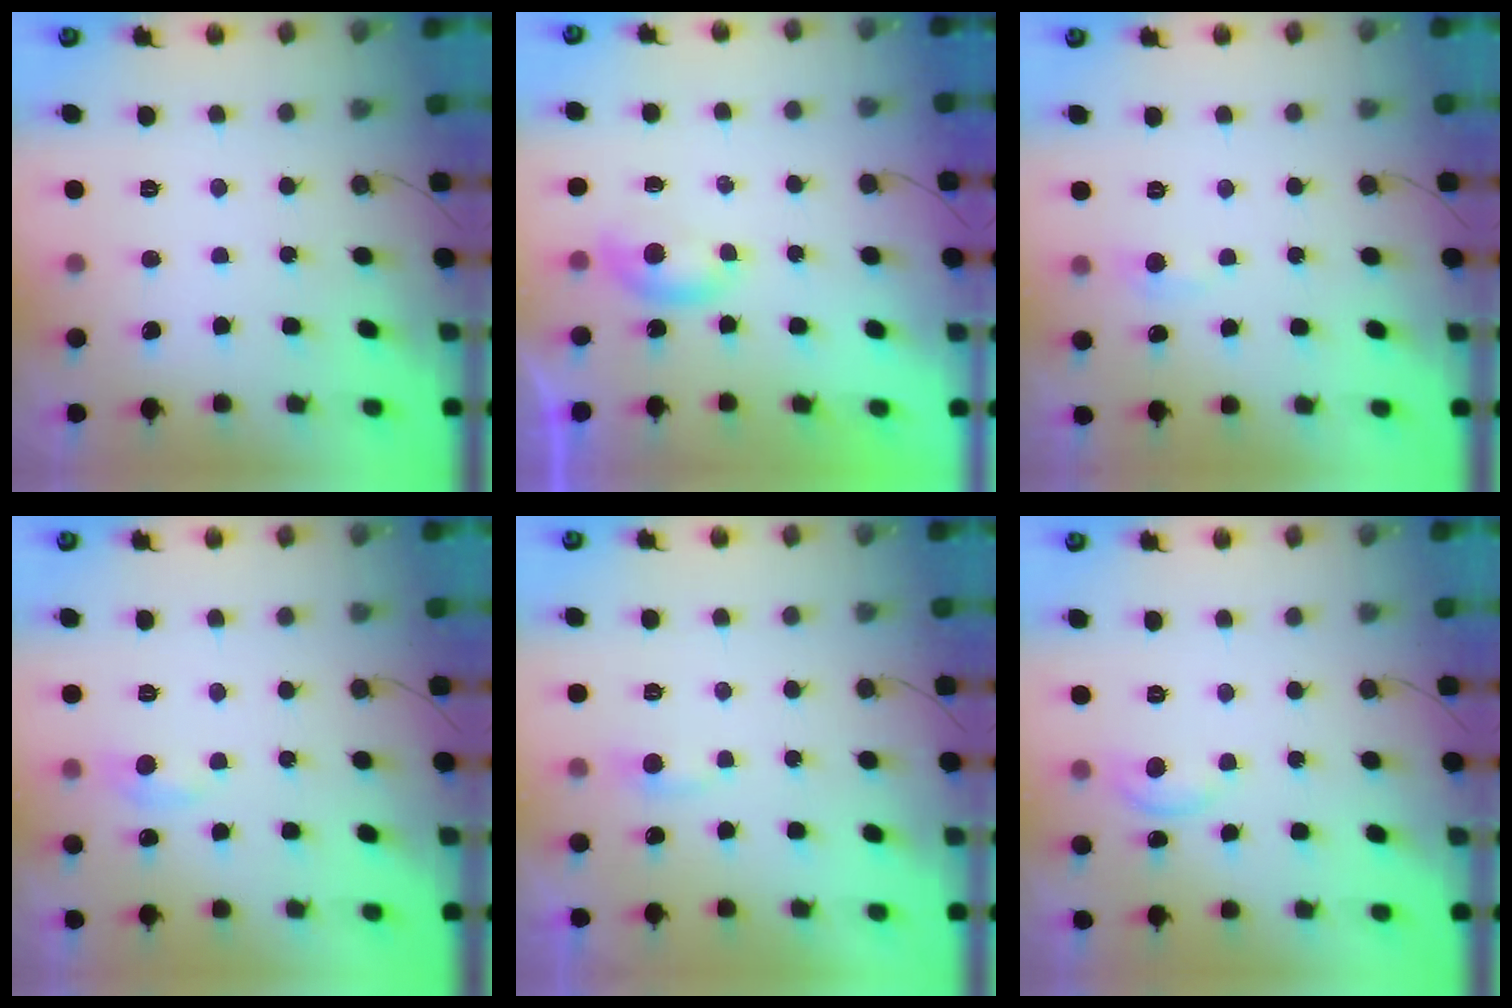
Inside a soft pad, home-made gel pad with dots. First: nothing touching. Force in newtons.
{"total": 4.4, "press": 4.4, "slide": 0.5}
{"total": 4.4, "press": 4.4, "slide": 0.5}
{"total": 5.9, "press": 5.9, "slide": 0.8}
{"total": 3.7, "press": 3.7, "slide": 0.4}
{"total": 7.2, "press": 7.1, "slide": 0.8}